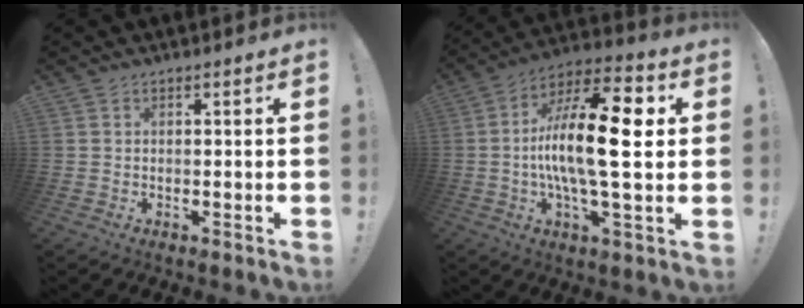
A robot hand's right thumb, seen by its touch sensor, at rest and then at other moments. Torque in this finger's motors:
{"motor_torque": [2.63, 2.38, 1.77, -1.00, 0.23]}